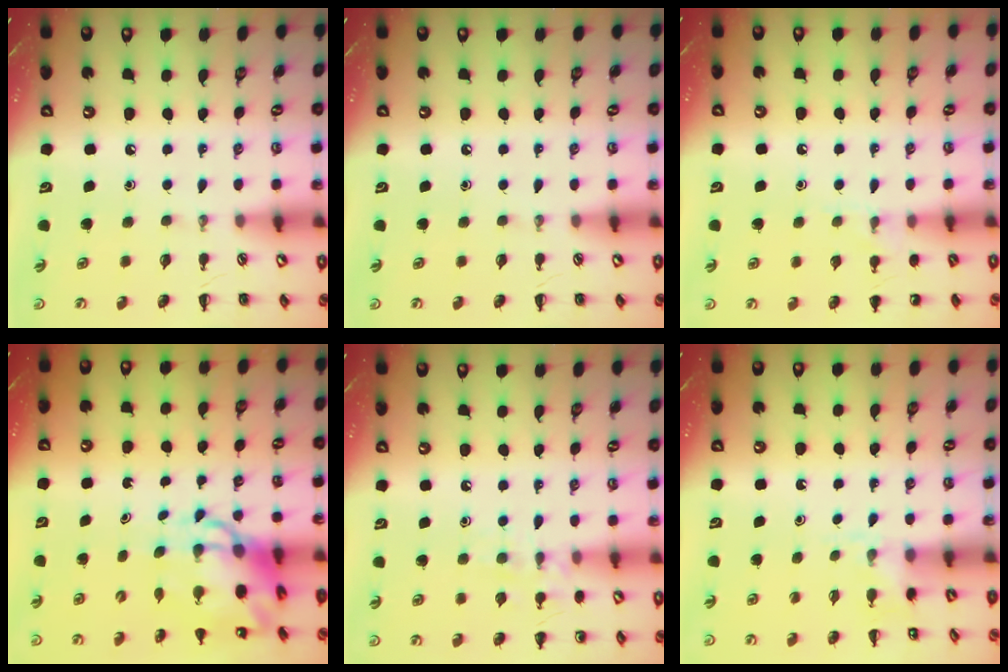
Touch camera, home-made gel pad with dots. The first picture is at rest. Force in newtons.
{"total": 0.0}
{"total": 6.5, "press": 6.2, "slide": 1.9}
{"total": 8.9, "press": 8.5, "slide": 2.6}
{"total": 8.5, "press": 8.4, "slide": 1.4}
{"total": 3.3, "press": 3.2, "slide": 1.0}